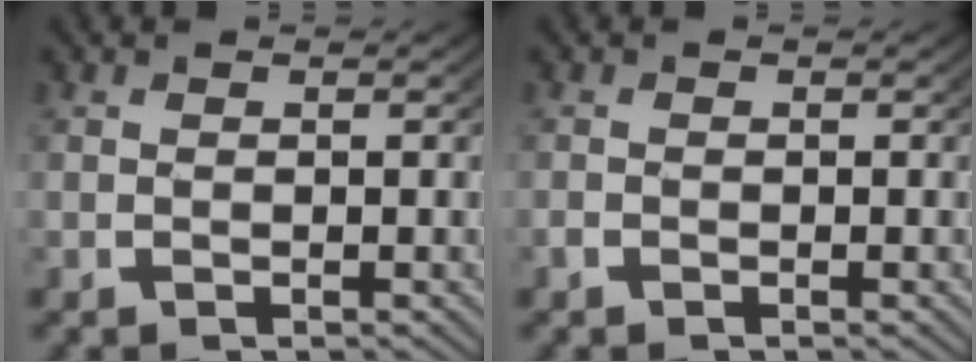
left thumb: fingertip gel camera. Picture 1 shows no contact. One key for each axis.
{"total": 0.6, "fx": -0.5, "fy": 0.4, "fz": 0.1, "tx": -0.004, "ty": -0.004, "tz": -0.010}